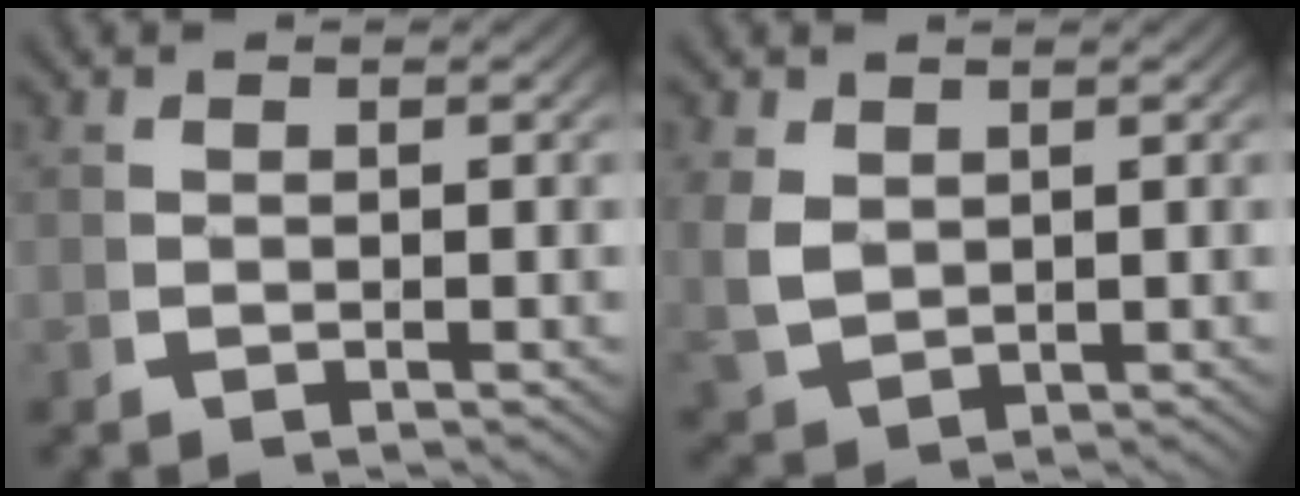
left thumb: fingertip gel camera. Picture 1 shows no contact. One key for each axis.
{"total": 3.9, "fx": 0.8, "fy": 3.0, "fz": 2.3, "tx": -0.070, "ty": -0.018, "tz": 0.036}